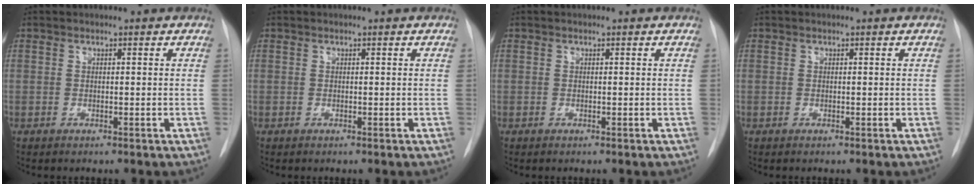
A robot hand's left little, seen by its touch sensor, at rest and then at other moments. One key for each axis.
{"total": 0.0}
{"total": 0.0}
{"total": 0.0}